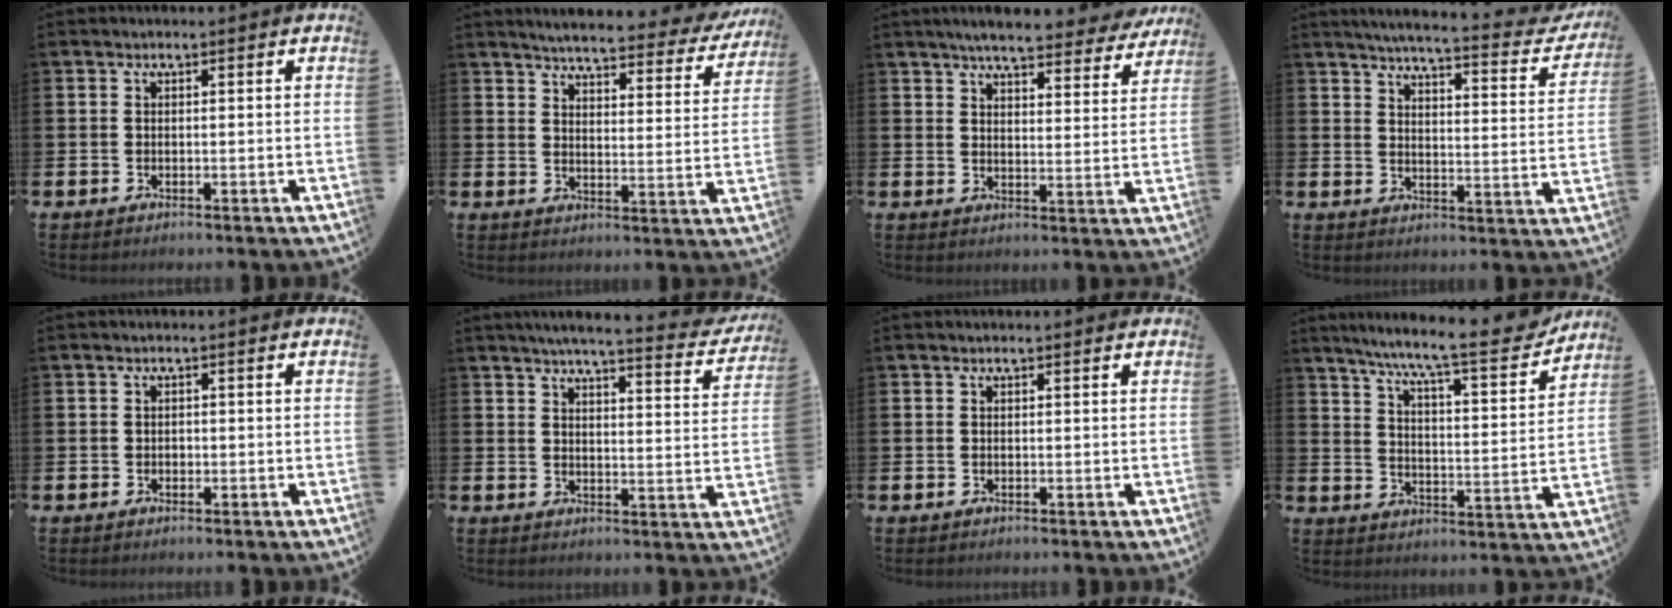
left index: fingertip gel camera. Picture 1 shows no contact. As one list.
[{"total": 4.6, "force": [4.3, 0.5, 1.4], "torque": [-0.037, -0.035, 0.066]}, {"total": 6.2, "force": [5.8, 0.8, 2.2], "torque": [-0.042, -0.036, 0.096]}, {"total": 5.0, "force": [4.6, 0.3, 1.9], "torque": [-0.047, -0.042, 0.068]}, {"total": 0.6, "force": [-0.1, 0.6, 0.1], "torque": [-0.002, 0.005, -0.003]}, {"total": 4.4, "force": [4.2, 0.0, 1.3], "torque": [-0.026, -0.023, 0.071]}, {"total": 0.0}, {"total": 10.6, "force": [9.1, 1.0, 5.3], "torque": [-0.122, -0.057, 0.151]}]